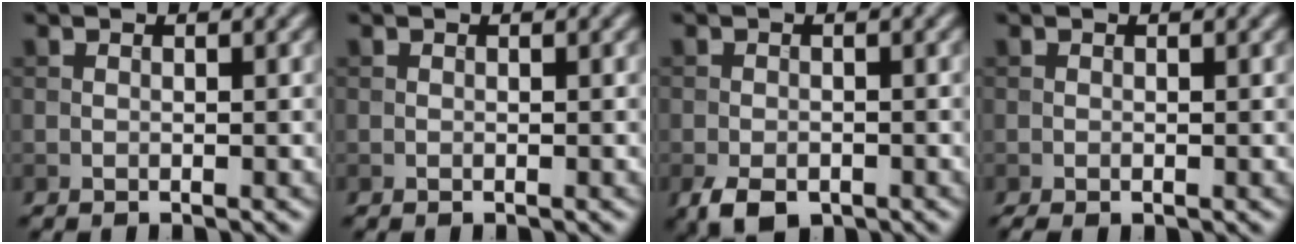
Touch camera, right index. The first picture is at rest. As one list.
[{"total": 0.0}, {"total": 3.3, "force": [-1.9, 1.8, 2.0], "torque": [-0.034, -0.008, -0.035]}, {"total": 0.9, "force": [-0.5, 0.3, 0.7], "torque": [-0.016, -0.004, -0.008]}]